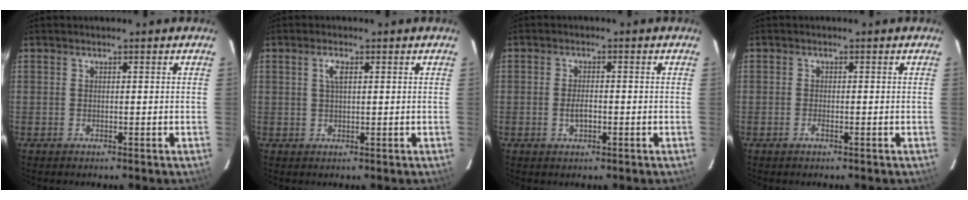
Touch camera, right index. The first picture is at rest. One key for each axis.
{"total": 2.2, "fx": 0.7, "fy": 0.8, "fz": 1.9, "tx": -0.038, "ty": 0.005, "tz": 0.014}
{"total": 2.7, "fx": -0.9, "fy": 1.1, "fz": 2.2, "tx": -0.043, "ty": 0.002, "tz": -0.015}
{"total": 1.1, "fx": -0.7, "fy": 0.3, "fz": 0.8, "tx": -0.017, "ty": 0.002, "tz": -0.013}